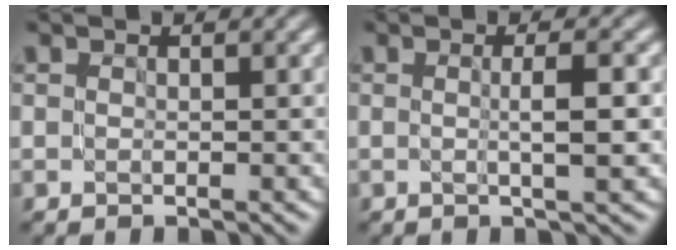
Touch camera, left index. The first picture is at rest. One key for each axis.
{"total": 3.0, "fx": 0.1, "fy": 0.5, "fz": 3.0, "tx": -0.044, "ty": 0.003, "tz": -0.002}